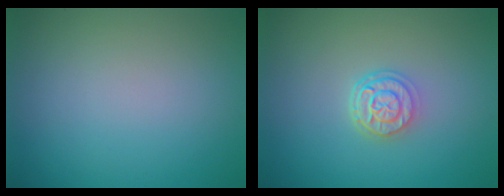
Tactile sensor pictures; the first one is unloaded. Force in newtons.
{"total": 2.8, "press": 2.1, "slide": 1.8}